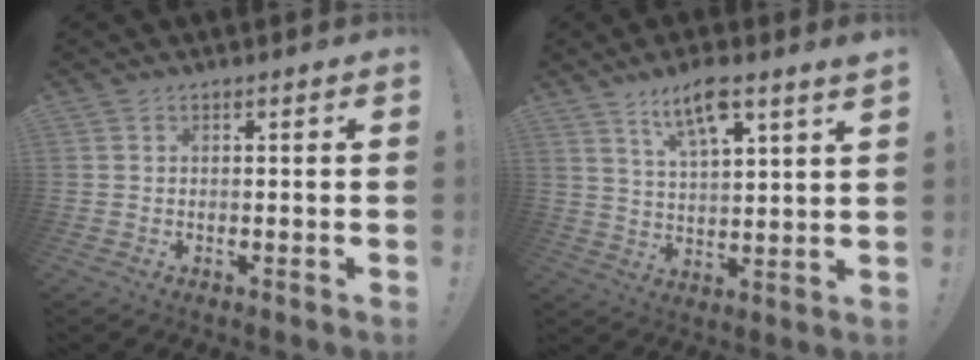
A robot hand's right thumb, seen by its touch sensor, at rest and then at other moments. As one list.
[{"total": 10.7, "force": [7.0, 2.1, 7.8], "torque": [-0.131, -0.029, 0.117]}]